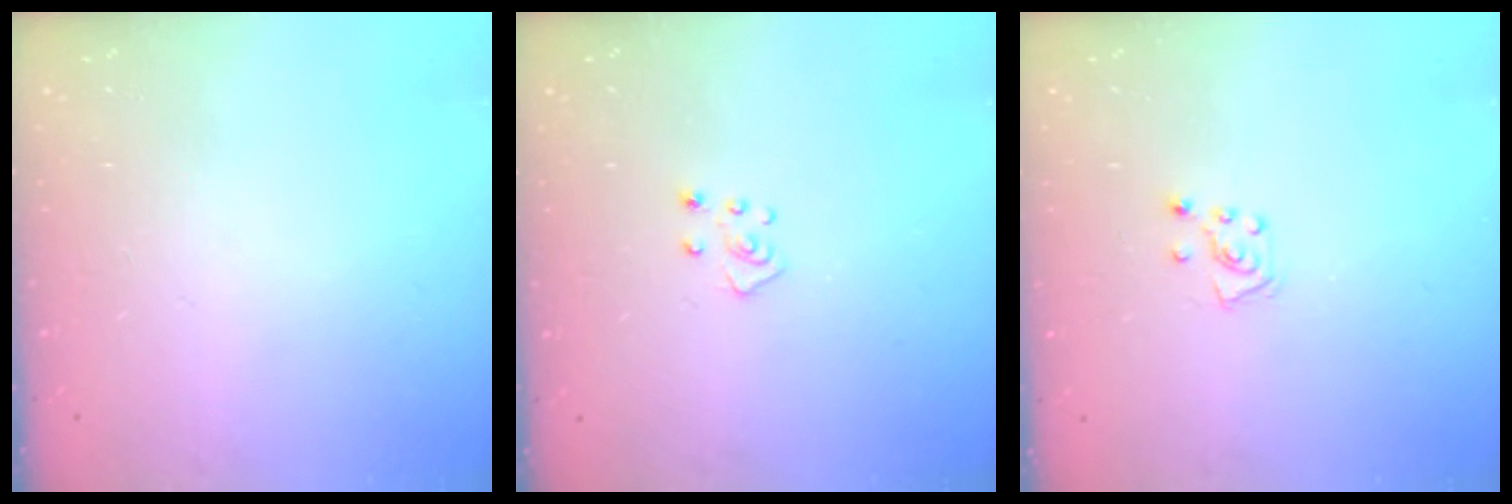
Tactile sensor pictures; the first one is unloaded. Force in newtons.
{"total": 4.2, "press": 4.1, "slide": 0.3}
{"total": 5.9, "press": 5.8, "slide": 0.7}